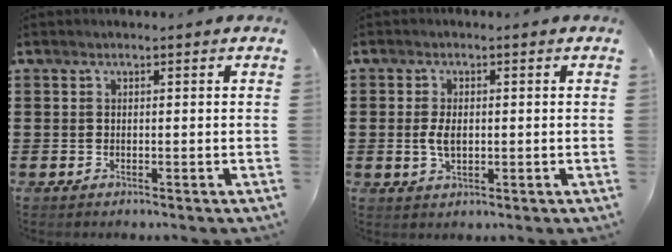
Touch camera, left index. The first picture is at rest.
{"total": 3.5, "force": [0.0, 1.9, 2.9], "torque": [-0.073, 0.001, -0.005]}